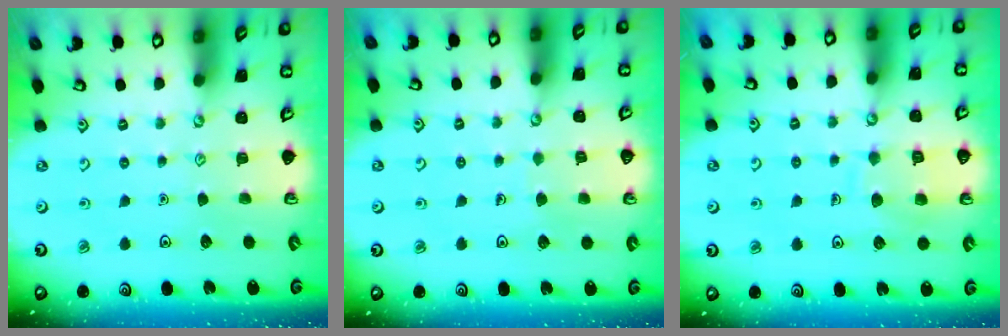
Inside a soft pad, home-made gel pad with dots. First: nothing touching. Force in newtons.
{"total": 3.3, "press": 3.3, "slide": 0.2}
{"total": 9.7, "press": 9.7, "slide": 0.9}